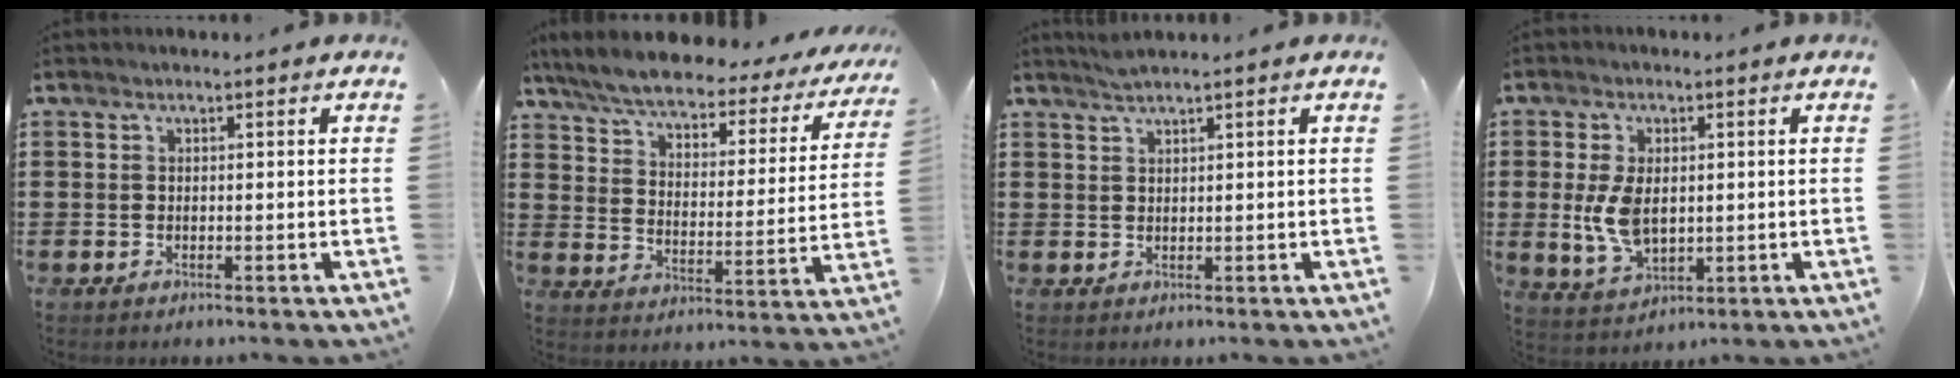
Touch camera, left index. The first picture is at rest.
{"total": 5.8, "force": [5.2, 1.2, 2.4], "torque": [-0.073, -0.033, 0.086]}
{"total": 1.6, "force": [1.3, -0.2, 0.8], "torque": [-0.018, -0.001, 0.025]}
{"total": 7.1, "force": [0.4, 4.3, 5.6], "torque": [-0.142, -0.001, 0.001]}